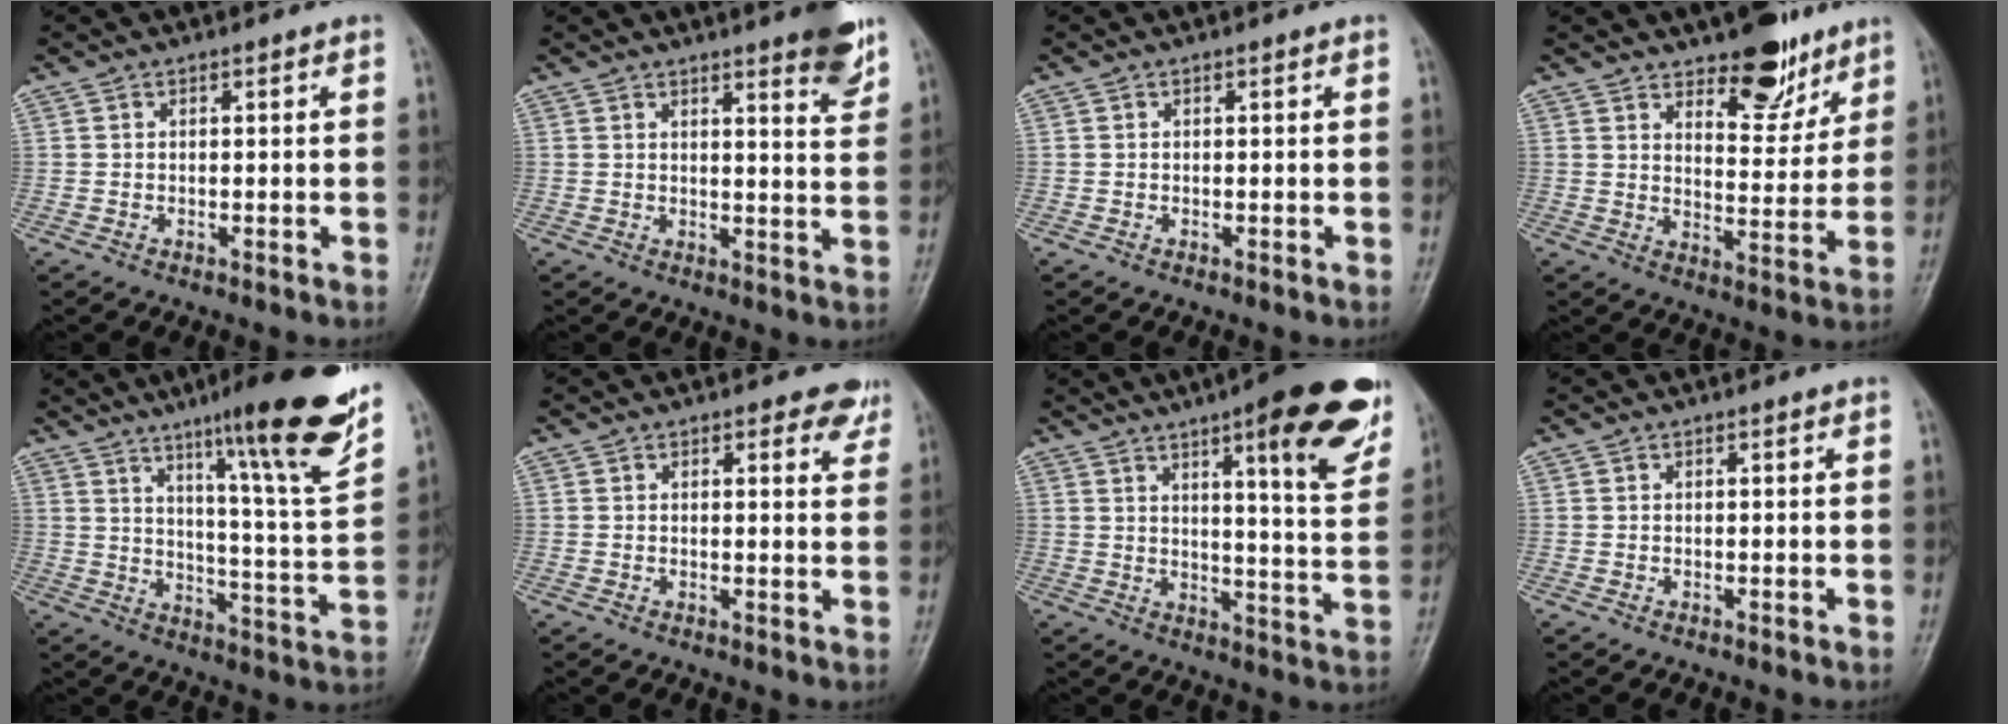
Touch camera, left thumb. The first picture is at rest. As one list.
[{"total": 7.0, "force": [4.8, 1.2, 4.9], "torque": [-0.049, -0.030, 0.058]}, {"total": 0.0}, {"total": 10.7, "force": [7.5, 4.6, 6.0], "torque": [-0.053, -0.056, 0.118]}, {"total": 20.0, "force": [13.1, 1.4, 15.1], "torque": [-0.194, -0.069, 0.193]}, {"total": 3.8, "force": [2.5, 1.9, 2.1], "torque": [0.002, -0.013, 0.022]}, {"total": 18.8, "force": [10.1, 4.0, 15.3], "torque": [-0.166, -0.043, 0.134]}, {"total": 0.0}]